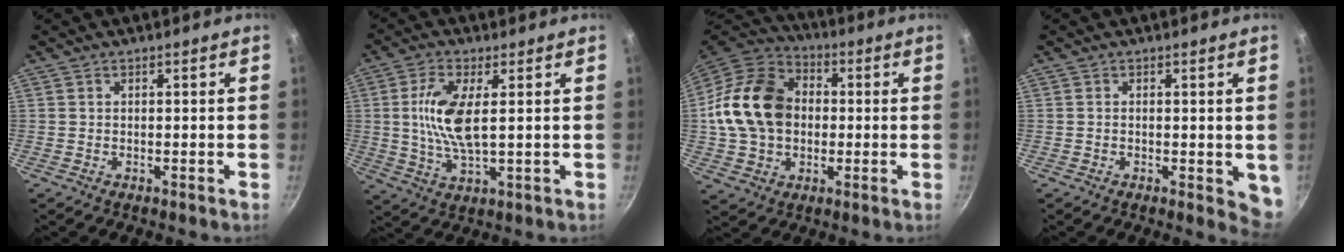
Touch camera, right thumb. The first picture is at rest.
{"total": 9.7, "force": [1.6, 3.6, 8.9], "torque": [-0.184, -0.003, 0.032]}
{"total": 18.9, "force": [0.7, 14.5, 12.1], "torque": [-0.200, 0.030, 0.004]}
{"total": 4.1, "force": [-0.3, 2.0, 3.6], "torque": [-0.036, -0.008, -0.005]}